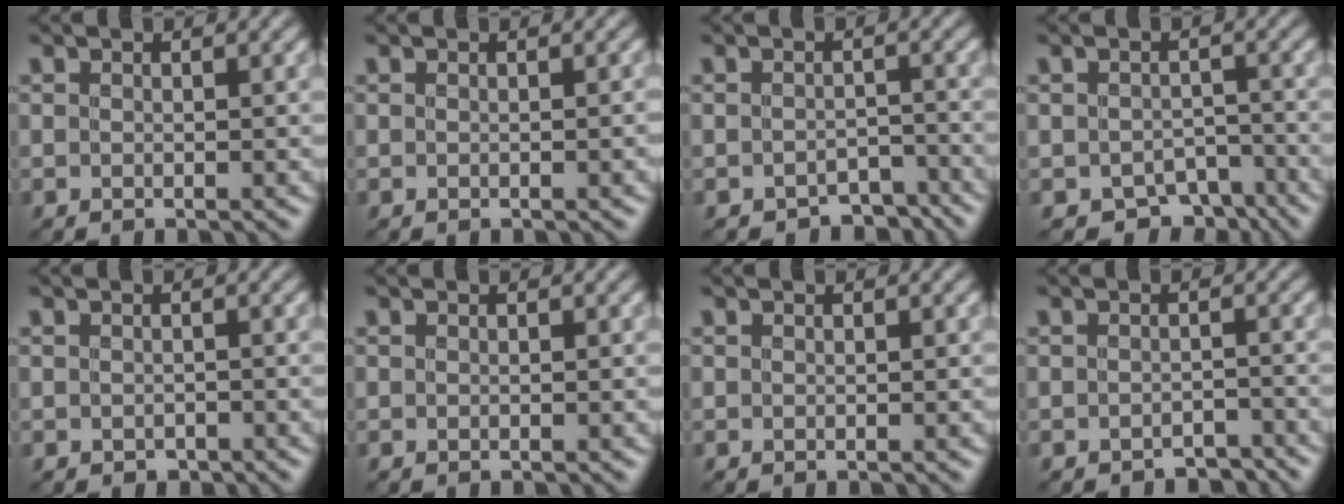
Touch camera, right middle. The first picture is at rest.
{"total": 0.9, "force": [-0.1, 0.2, 0.9], "torque": [-0.008, 0.001, -0.001]}
{"total": 2.9, "force": [-2.5, 1.3, 0.8], "torque": [-0.004, -0.001, -0.035]}
{"total": 3.7, "force": [-2.6, 2.1, 1.5], "torque": [-0.014, -0.009, -0.038]}
{"total": 0.7, "force": [-0.4, 0.5, 0.3], "torque": [-0.004, -0.005, -0.005]}
{"total": 0.0}
{"total": 0.0}
{"total": 1.9, "force": [-1.8, 0.6, 0.3], "torque": [0.002, 0.004, -0.024]}